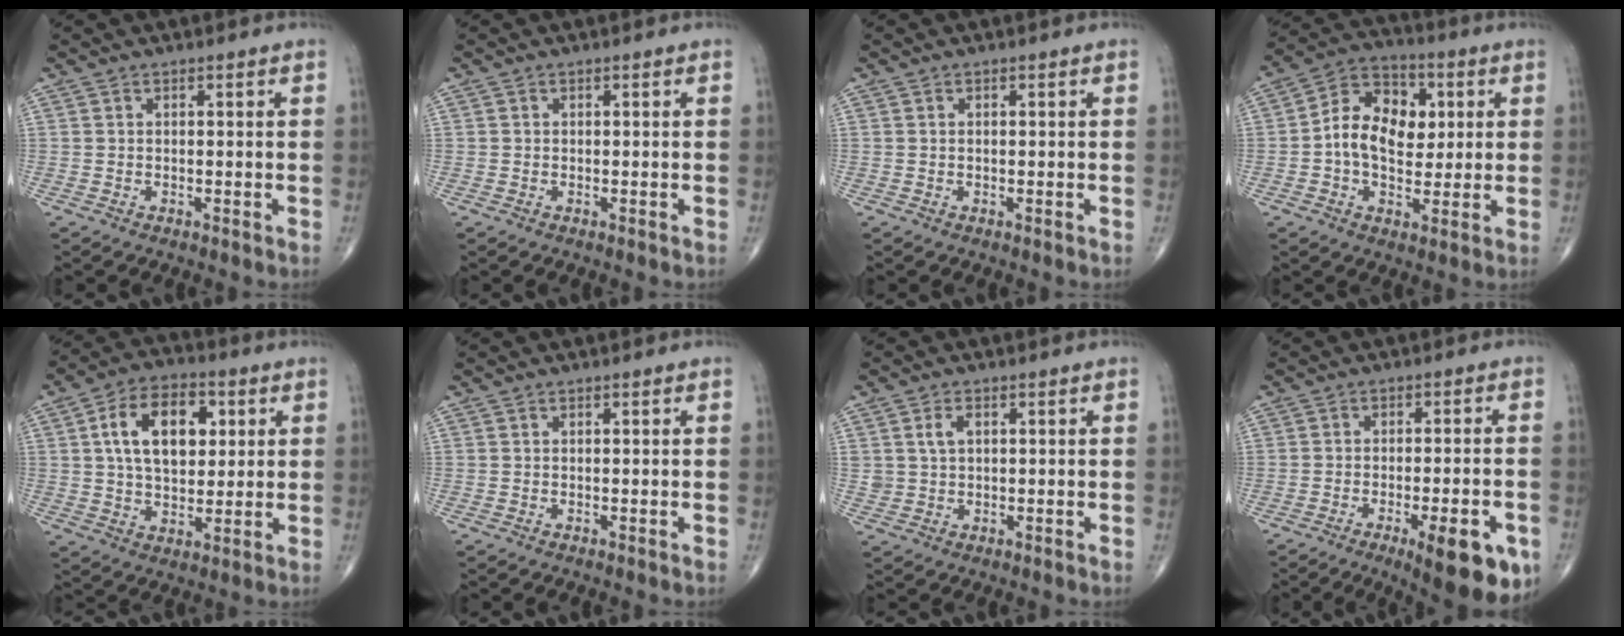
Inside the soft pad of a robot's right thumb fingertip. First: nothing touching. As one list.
[{"total": 0.0}, {"total": 0.0}, {"total": 13.1, "force": [1.1, 9.2, 9.2], "torque": [-0.122, 0.017, 0.011]}, {"total": 14.4, "force": [3.6, 8.7, 10.8], "torque": [-0.156, 0.003, 0.057]}, {"total": 0.0}, {"total": 3.2, "force": [1.0, 2.2, 2.1], "torque": [-0.035, -0.002, 0.022]}, {"total": 13.9, "force": [-6.5, 4.2, 11.5], "torque": [-0.114, 0.014, -0.078]}]